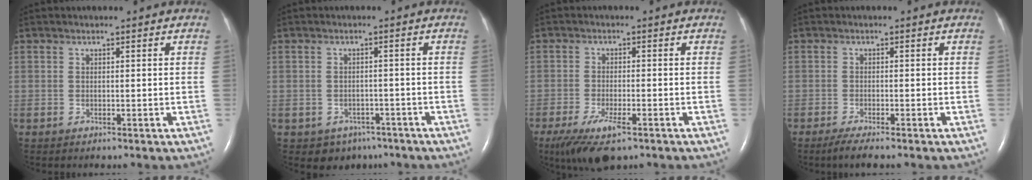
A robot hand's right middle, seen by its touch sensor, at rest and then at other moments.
{"total": 4.3, "force": [-2.9, 3.2, 0.6], "torque": [-0.004, 0.014, -0.032]}
{"total": 7.4, "force": [-4.5, 2.0, 5.6], "torque": [-0.106, -0.017, -0.073]}
{"total": 3.2, "force": [-2.5, 0.1, 2.1], "torque": [-0.040, -0.008, -0.043]}